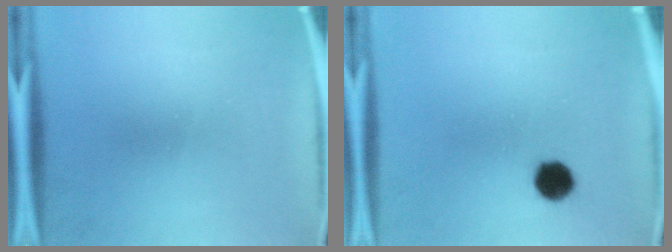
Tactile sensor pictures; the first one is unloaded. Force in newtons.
{"total": 5.3}